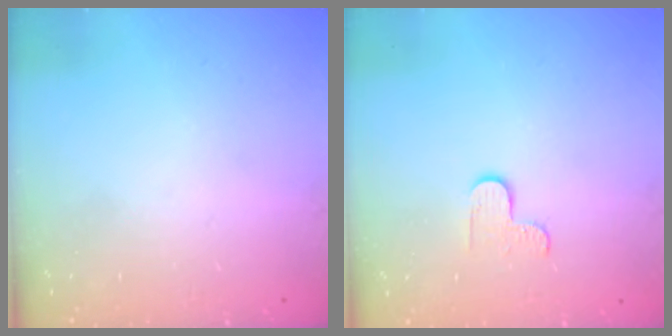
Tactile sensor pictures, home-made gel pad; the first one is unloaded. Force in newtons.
{"total": 2.9, "press": 2.9, "slide": 0.3}